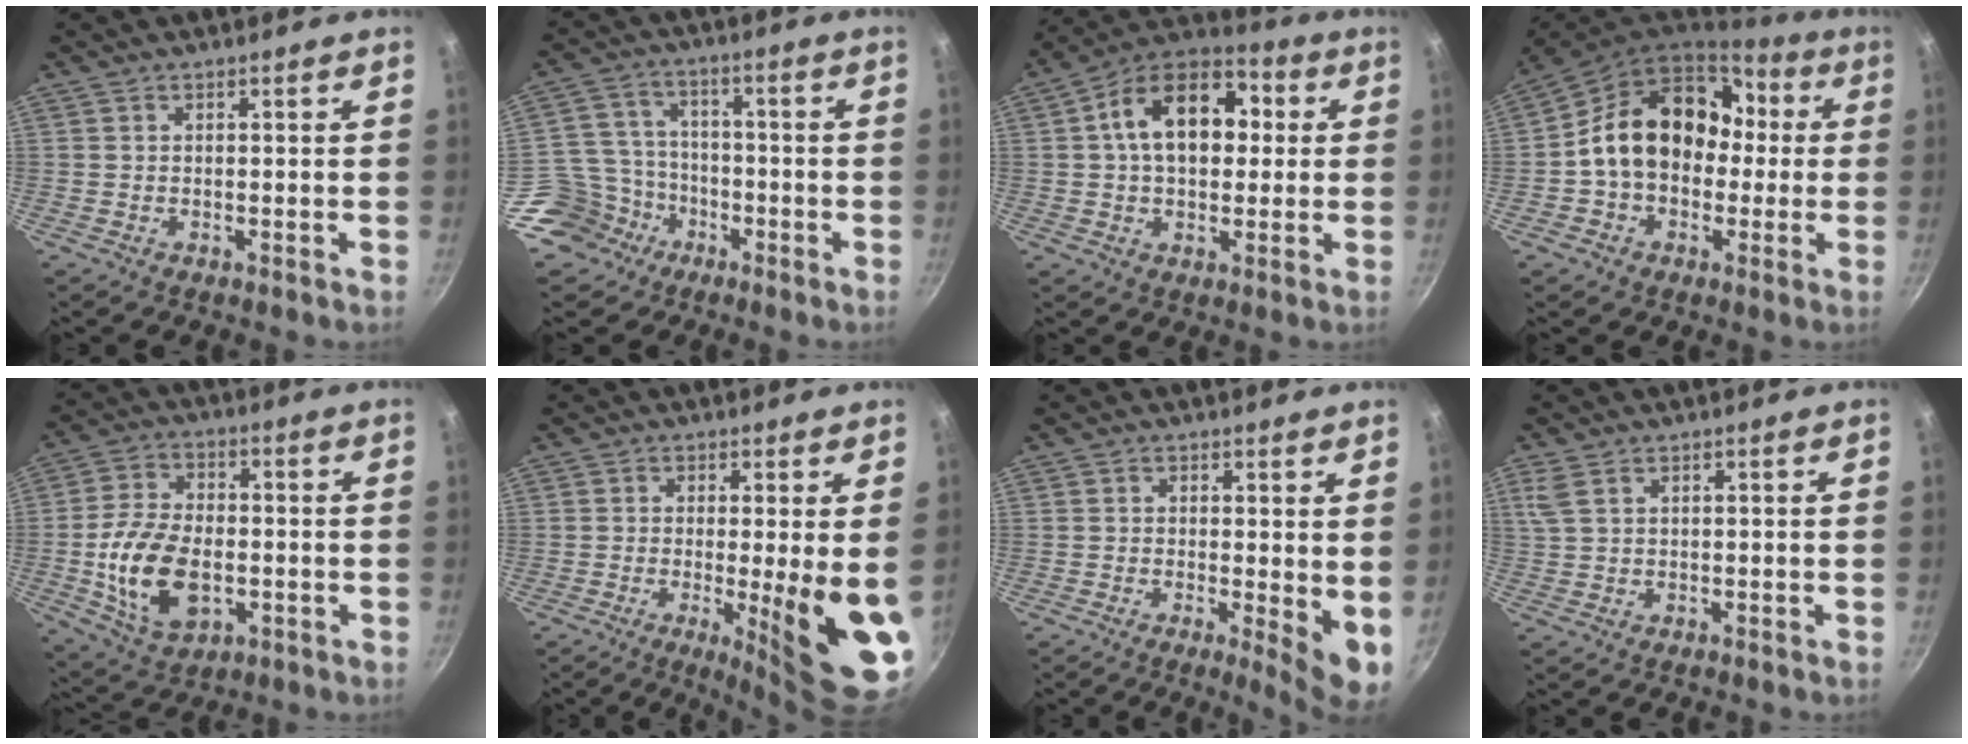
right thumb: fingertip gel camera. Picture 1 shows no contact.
{"total": 10.4, "force": [-5.9, 8.4, 2.0], "torque": [-0.010, 0.055, -0.109]}
{"total": 16.6, "force": [2.6, 11.0, 12.2], "torque": [-0.156, 0.027, 0.021]}
{"total": 18.0, "force": [0.8, 13.9, 11.3], "torque": [-0.142, 0.051, 0.004]}
{"total": 14.9, "force": [-2.6, 9.2, 11.4], "torque": [-0.203, 0.014, -0.040]}
{"total": 12.7, "force": [-1.3, 2.1, 12.4], "torque": [-0.160, -0.027, -0.013]}
{"total": 6.4, "force": [0.0, 1.9, 6.1], "torque": [-0.080, -0.018, -0.001]}
{"total": 2.8, "force": [1.3, 1.5, 1.9], "torque": [-0.044, 0.004, 0.031]}